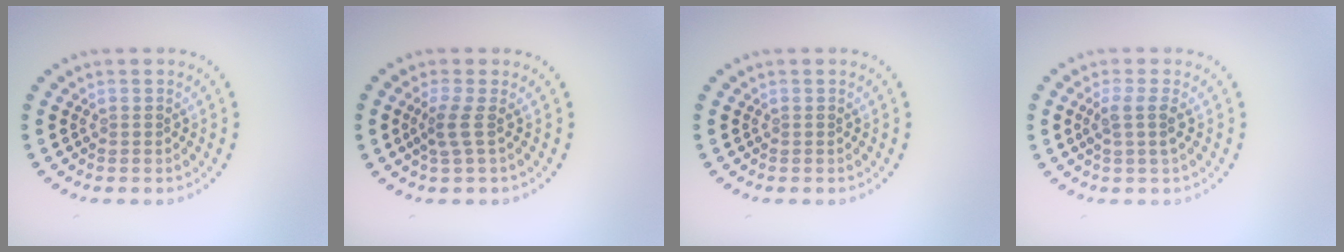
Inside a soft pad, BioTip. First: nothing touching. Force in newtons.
{"total": 1.7, "press": 1.2, "slide": 1.3}
{"total": 0.0}
{"total": 1.9, "press": 1.5, "slide": 1.2}